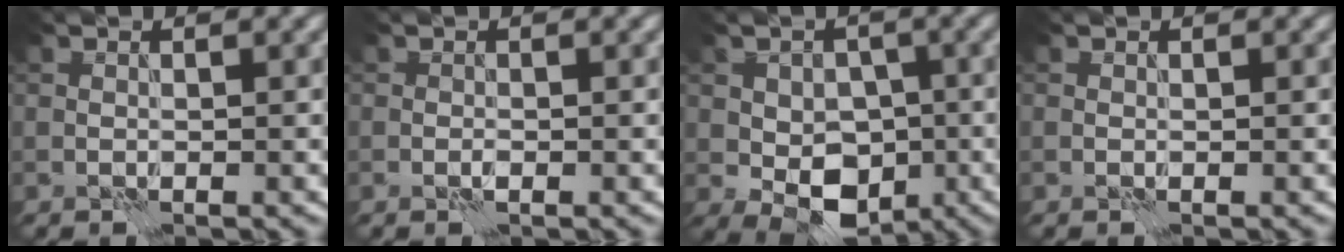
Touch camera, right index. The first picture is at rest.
{"total": 0.7, "force": [-0.3, 0.4, 0.5], "torque": [-0.012, 0.001, -0.007]}
{"total": 7.1, "force": [-1.8, 5.0, 4.8], "torque": [-0.069, -0.002, -0.031]}
{"total": 0.0}